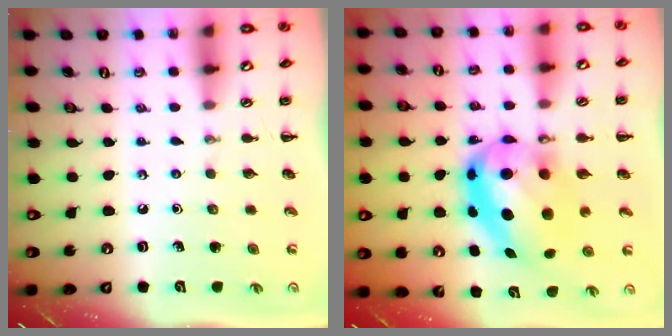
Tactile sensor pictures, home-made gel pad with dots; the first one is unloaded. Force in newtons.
{"total": 15.7, "press": 15.2, "slide": 3.8}